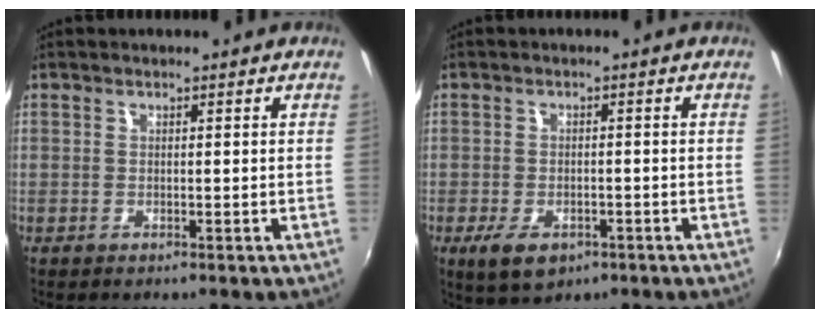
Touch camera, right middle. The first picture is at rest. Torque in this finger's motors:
{"motor_torque": [0.78, -0.71, 0.07, 0.07]}